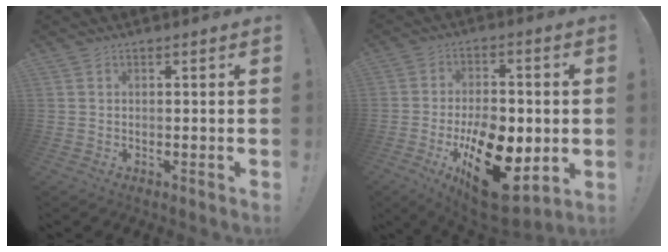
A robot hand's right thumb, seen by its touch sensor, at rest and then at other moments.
{"total": 22.0, "force": [-7.1, 12.3, 16.8], "torque": [-0.260, 0.036, -0.097]}